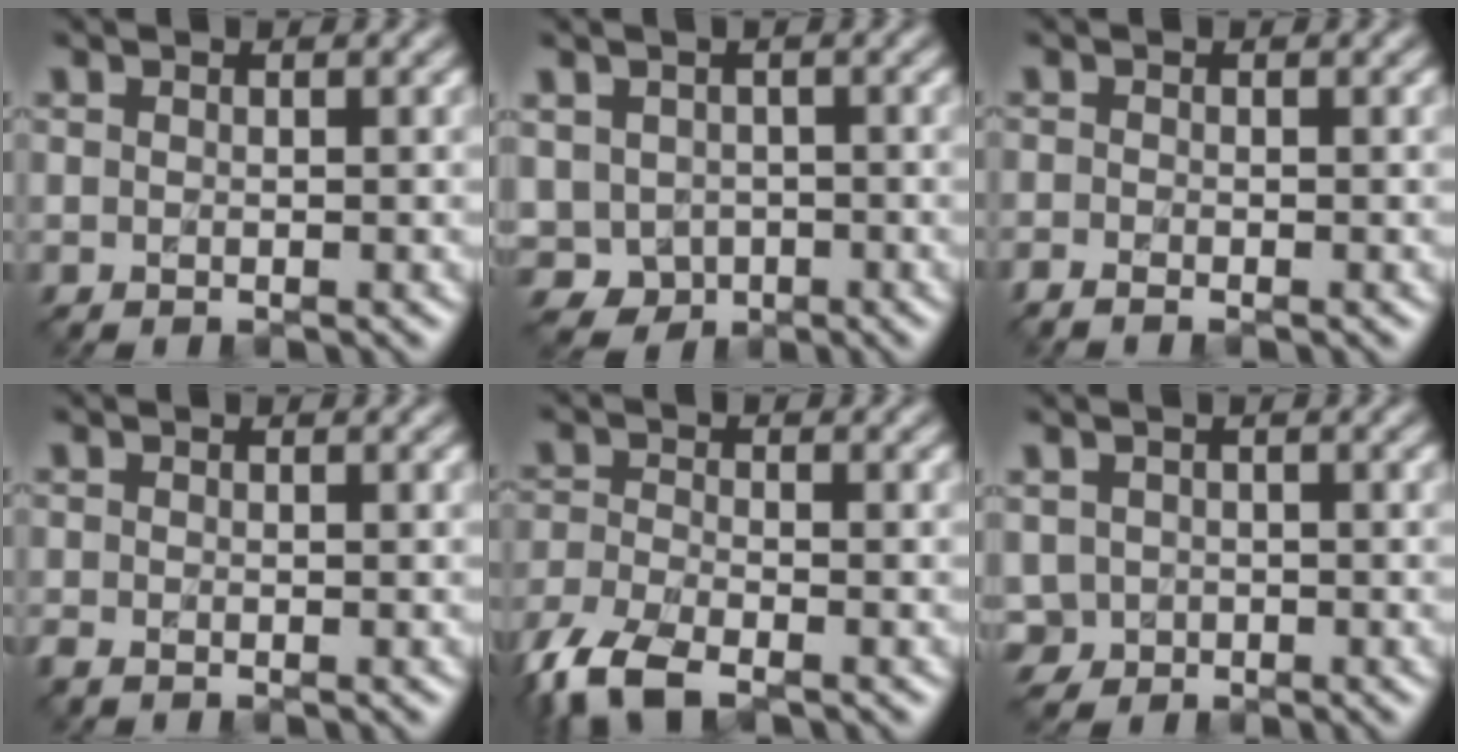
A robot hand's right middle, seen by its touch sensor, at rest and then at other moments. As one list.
[{"total": 2.1, "force": [-0.4, 2.1, 0.2], "torque": [-0.010, 0.001, -0.007]}, {"total": 1.2, "force": [-1.1, 0.0, 0.3], "torque": [-0.011, -0.005, -0.029]}, {"total": 0.7, "force": [-0.7, -0.1, 0.1], "torque": [-0.008, -0.005, -0.019]}, {"total": 5.7, "force": [-4.3, 1.9, 3.2], "torque": [-0.079, -0.010, -0.094]}, {"total": 1.0, "force": [0.0, 1.0, -0.4], "torque": [0.007, 0.003, -0.002]}]